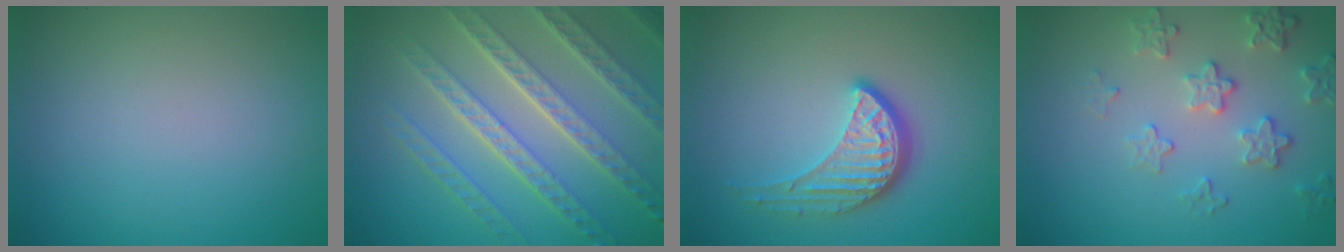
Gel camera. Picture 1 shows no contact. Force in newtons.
{"total": 8.2, "press": 5.8, "slide": 5.8}
{"total": 4.0, "press": 3.0, "slide": 2.6}
{"total": 3.2, "press": 3.0, "slide": 0.9}